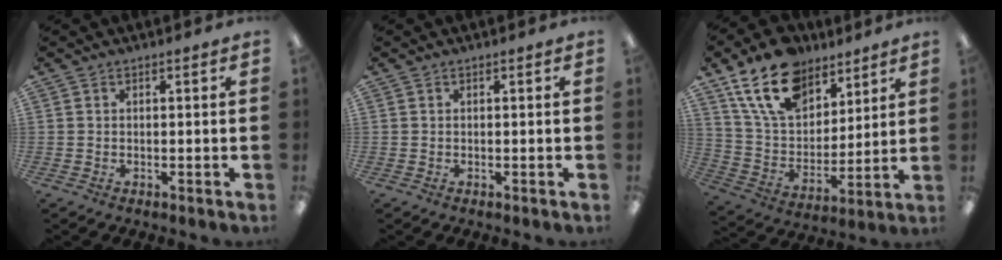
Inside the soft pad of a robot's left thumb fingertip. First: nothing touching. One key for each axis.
{"total": 0.0}
{"total": 18.9, "fx": 12.5, "fy": 10.9, "fz": 9.0, "tx": -0.169, "ty": -0.056, "tz": 0.232}